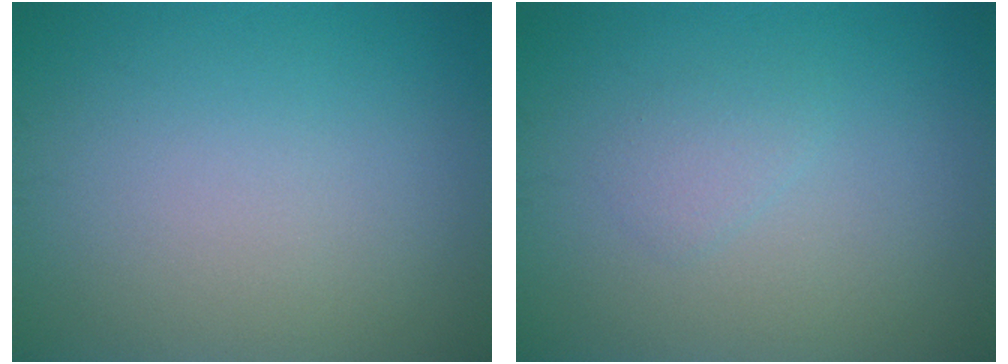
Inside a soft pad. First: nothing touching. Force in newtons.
{"total": 1.1, "press": 1.1, "slide": 0.1}